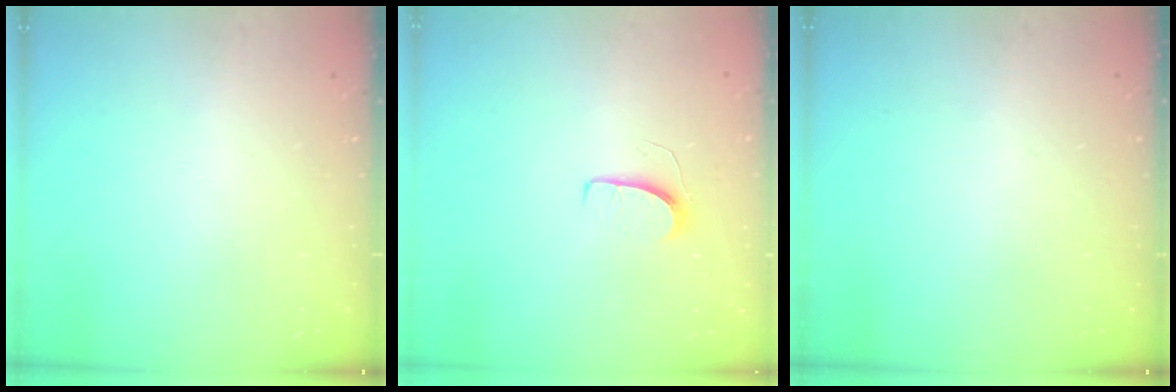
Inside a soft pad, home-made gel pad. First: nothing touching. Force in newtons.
{"total": 5.8, "press": 5.7, "slide": 0.4}
{"total": 0.0}